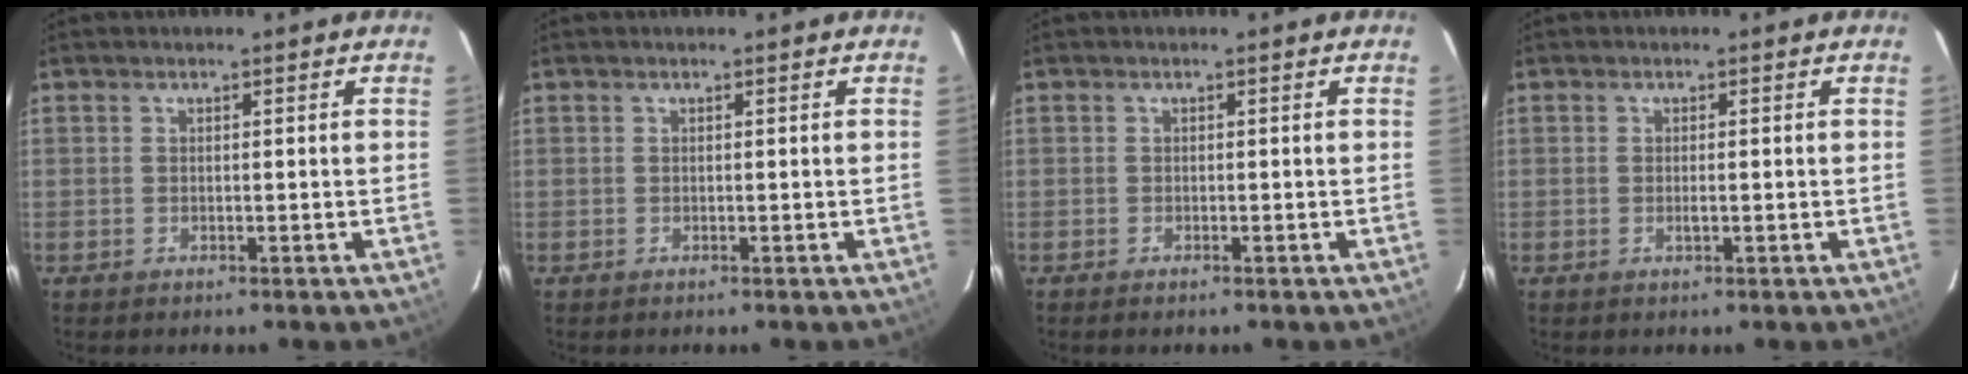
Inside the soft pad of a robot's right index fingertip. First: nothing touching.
{"total": 0.0}
{"total": 0.5, "force": [-0.5, 0.2, 0.2], "torque": [-0.007, -0.002, -0.010]}
{"total": 1.1, "force": [-0.3, 0.1, 1.0], "torque": [-0.019, -0.002, -0.004]}